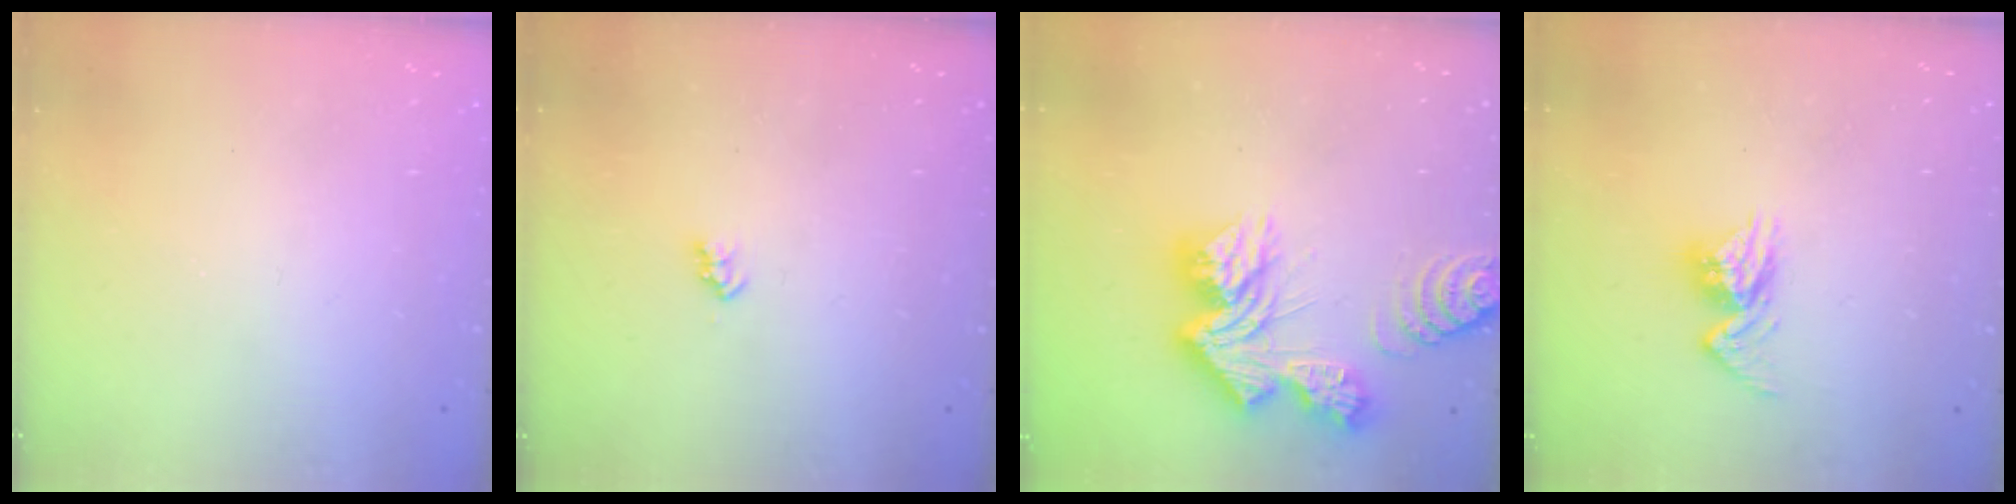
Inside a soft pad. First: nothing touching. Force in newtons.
{"total": 2.5, "press": 2.5, "slide": 0.4}
{"total": 19.3, "press": 19.2, "slide": 1.6}
{"total": 8.9, "press": 8.9, "slide": 0.4}